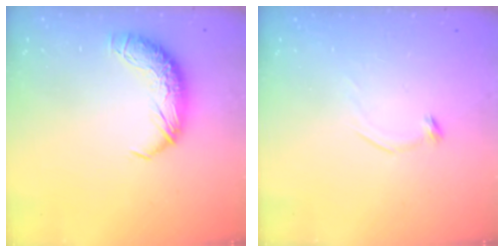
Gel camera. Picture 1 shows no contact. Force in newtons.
{"total": 9.1, "press": 9.1, "slide": 0.6}